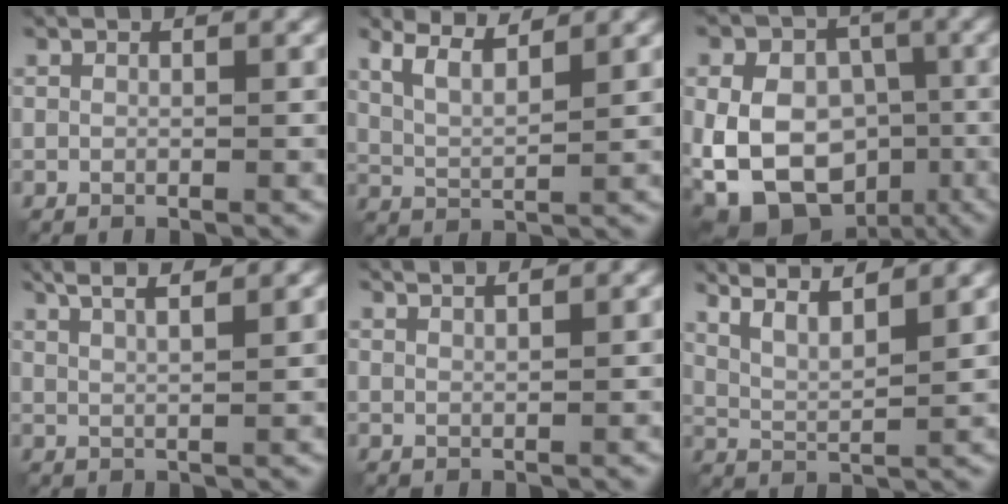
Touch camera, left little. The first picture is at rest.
{"total": 4.7, "force": [3.1, 1.3, 3.2], "torque": [-0.063, 0.012, 0.045]}
{"total": 14.2, "force": [-2.9, 11.1, 8.3], "torque": [-0.134, 0.010, -0.074]}
{"total": 6.0, "force": [3.9, 1.7, 4.3], "torque": [-0.049, 0.028, 0.031]}
{"total": 2.2, "force": [1.7, 0.5, 1.3], "torque": [-0.004, 0.008, 0.009]}
{"total": 7.5, "force": [5.5, 1.9, 4.7], "torque": [-0.076, 0.015, 0.070]}